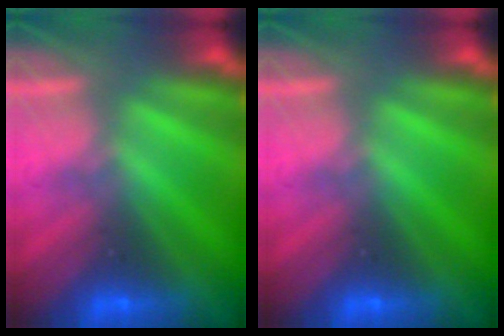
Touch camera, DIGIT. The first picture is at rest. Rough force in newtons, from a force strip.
{"total": 0.0}